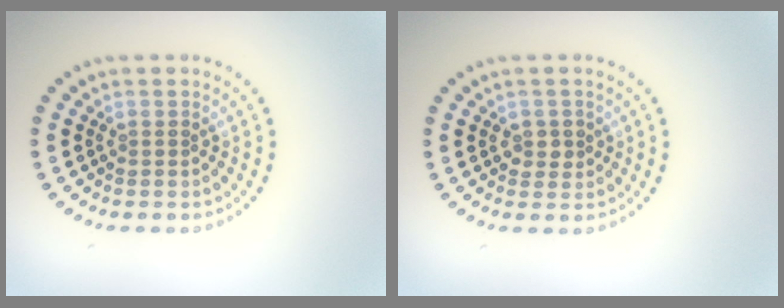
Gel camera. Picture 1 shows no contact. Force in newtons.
{"total": 1.5, "press": 1.4, "slide": 0.6}